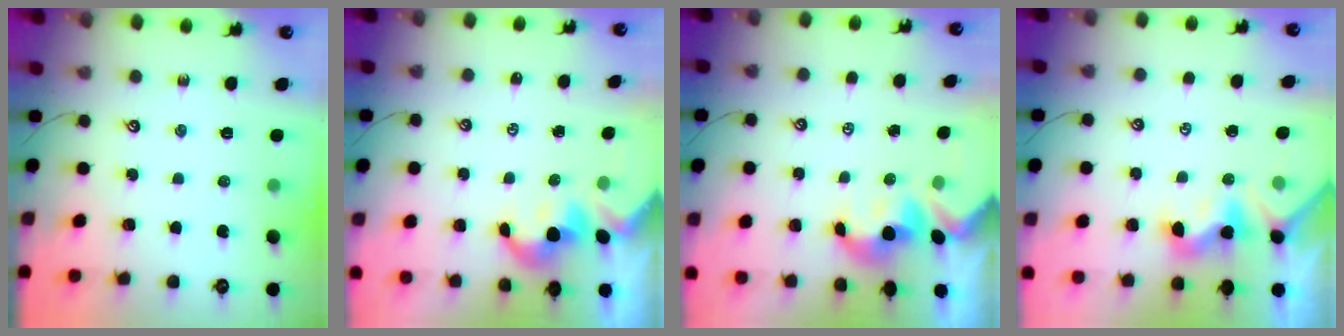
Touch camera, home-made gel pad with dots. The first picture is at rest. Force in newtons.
{"total": 2.0, "press": 2.0, "slide": 0.2}
{"total": 1.3, "press": 1.2, "slide": 0.6}
{"total": 1.4, "press": 1.3, "slide": 0.5}